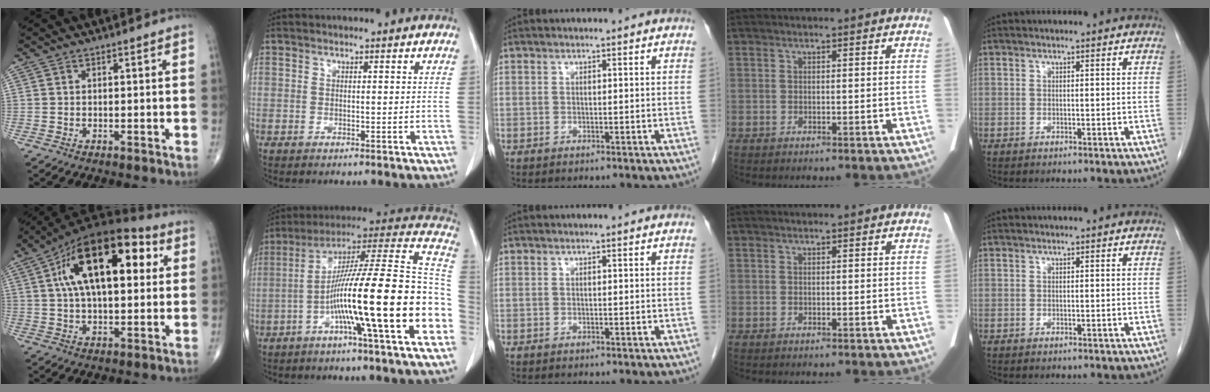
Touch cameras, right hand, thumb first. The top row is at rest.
{"thumb": {"total": 22.3, "force": [6.3, 10.7, 18.5], "torque": [-0.292, 0.021, 0.094]}, "index": {"total": 24.4, "force": [-6.5, 0.6, 23.5], "torque": [-0.311, 0.011, -0.117]}}